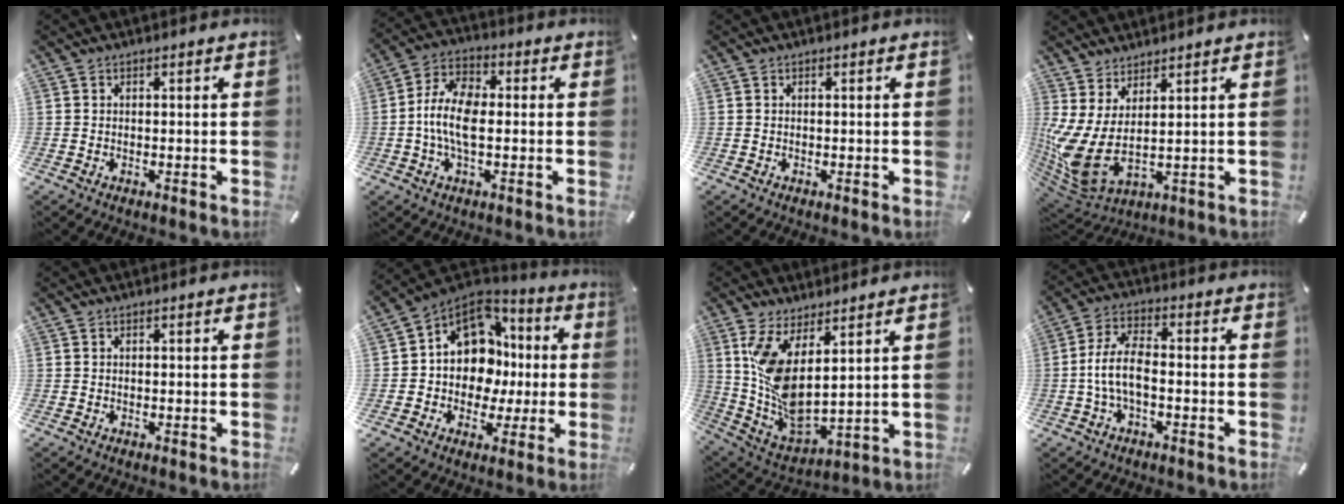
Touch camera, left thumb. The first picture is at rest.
{"total": 9.6, "force": [-1.2, 5.2, 7.9], "torque": [-0.171, 0.007, -0.023]}
{"total": 0.0}
{"total": 8.0, "force": [1.0, 3.6, 7.0], "torque": [-0.174, -0.047, 0.021]}
{"total": 0.0}
{"total": 13.2, "force": [1.0, 11.6, 6.2], "torque": [-0.118, -0.015, 0.026]}
{"total": 11.3, "force": [4.9, 4.8, 8.9], "torque": [-0.200, -0.054, 0.097]}
{"total": 8.2, "force": [-1.9, 3.8, 7.0], "torque": [-0.151, 0.004, -0.038]}